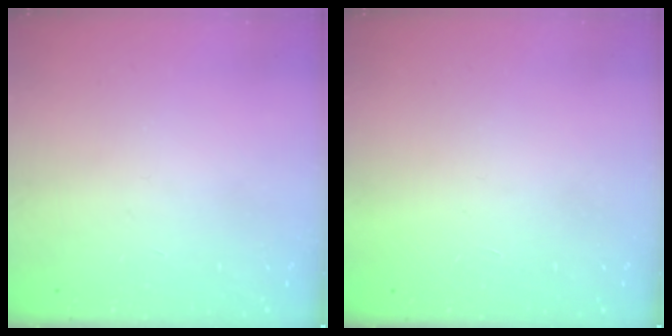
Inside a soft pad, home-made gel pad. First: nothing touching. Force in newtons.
{"total": 1.7, "press": 1.7, "slide": 0.1}